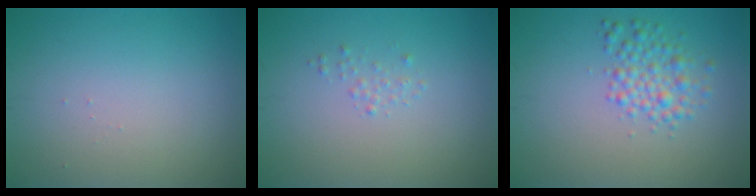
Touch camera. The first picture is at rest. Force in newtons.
{"total": 0.7, "press": 0.7, "slide": 0.1}
{"total": 2.8, "press": 2.8, "slide": 0.0}